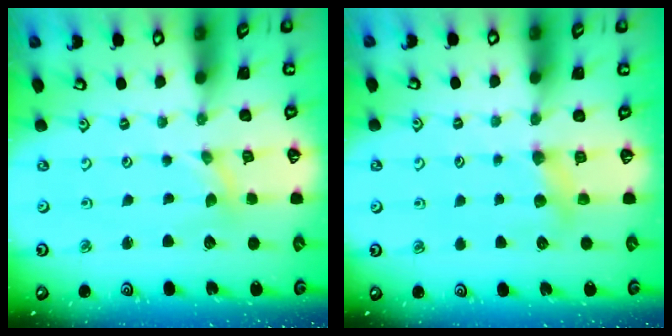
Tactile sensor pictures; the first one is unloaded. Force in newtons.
{"total": 5.7, "press": 5.6, "slide": 0.7}